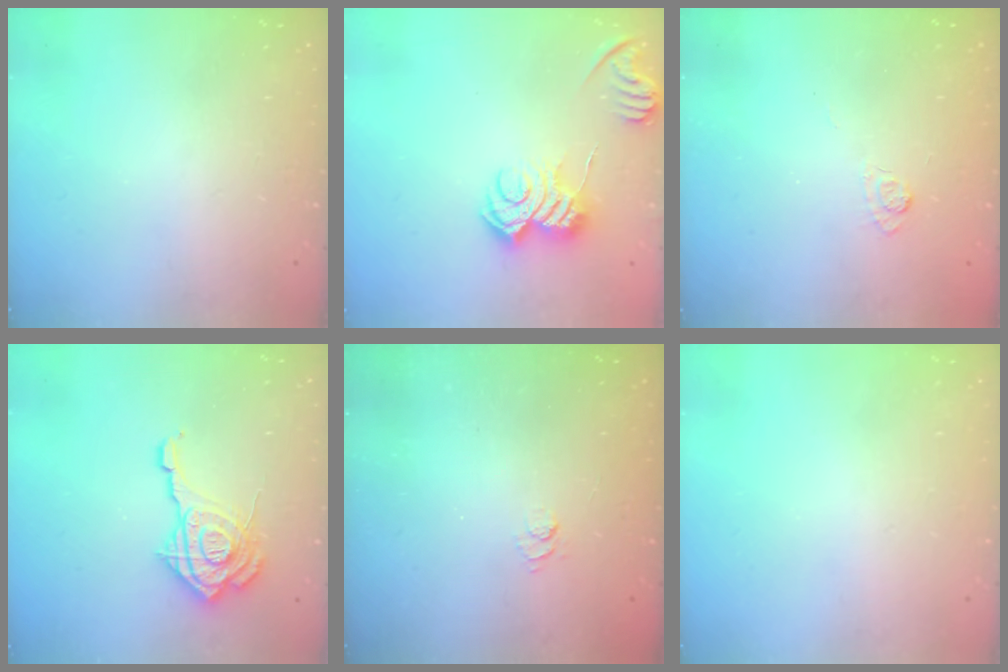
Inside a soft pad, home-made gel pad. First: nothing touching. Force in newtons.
{"total": 9.8, "press": 9.8, "slide": 0.2}
{"total": 3.3, "press": 3.0, "slide": 1.4}
{"total": 16.9, "press": 16.8, "slide": 1.7}
{"total": 2.5, "press": 2.0, "slide": 1.4}
{"total": 0.0}